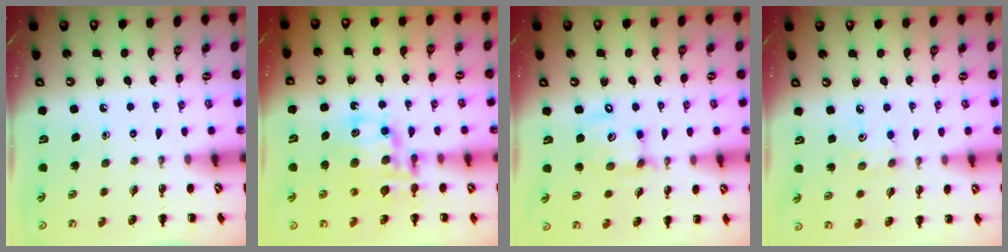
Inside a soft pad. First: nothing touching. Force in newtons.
{"total": 11.9, "press": 11.5, "slide": 3.1}
{"total": 12.1, "press": 11.8, "slide": 2.6}
{"total": 3.9, "press": 3.8, "slide": 0.9}